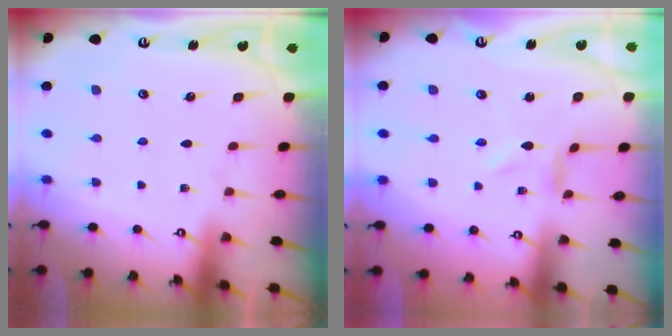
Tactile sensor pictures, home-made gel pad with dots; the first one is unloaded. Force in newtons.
{"total": 0.0}